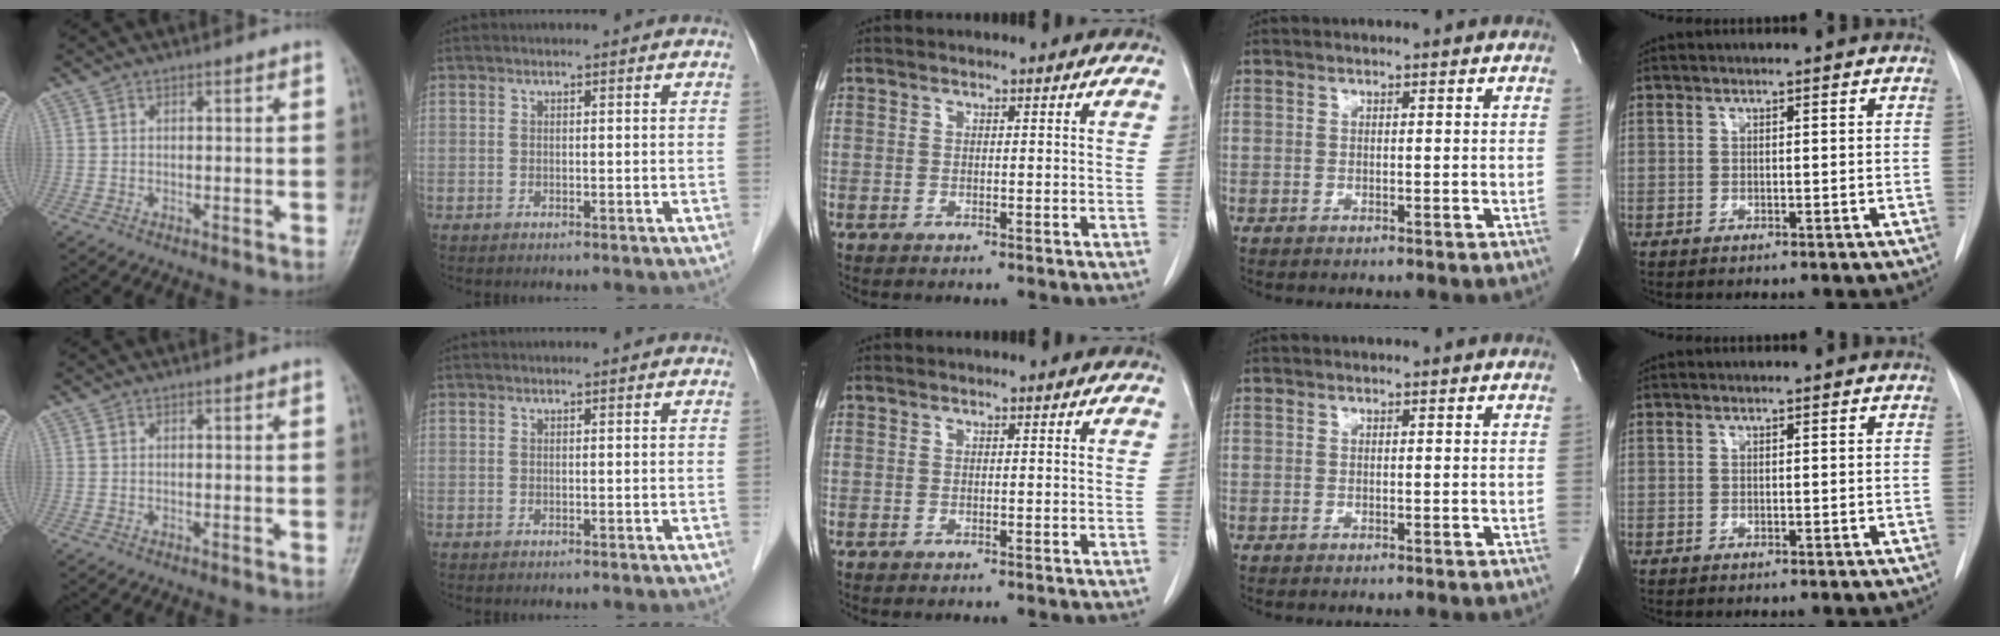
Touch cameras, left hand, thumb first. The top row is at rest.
{}